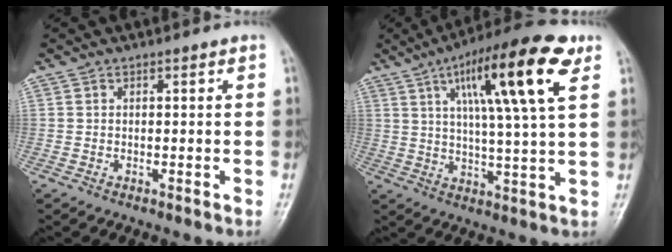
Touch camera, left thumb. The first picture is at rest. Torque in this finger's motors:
{"motor_torque": [0.63, 0.94, 1.94, -0.83, 0.22]}